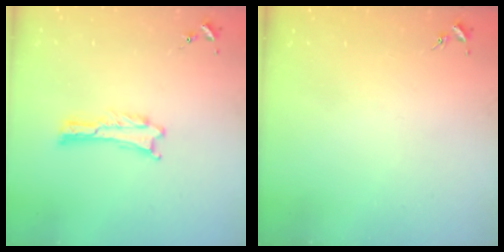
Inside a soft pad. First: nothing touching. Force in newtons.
{"total": 0.0}